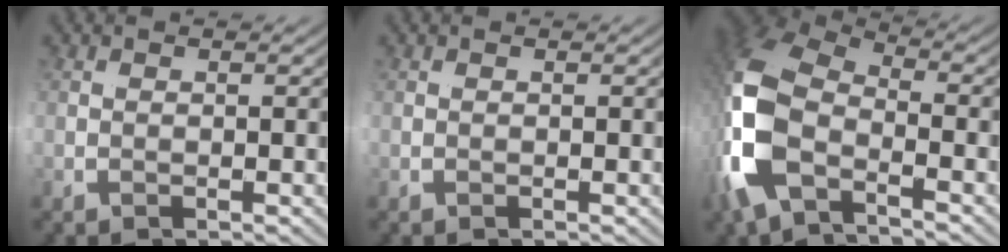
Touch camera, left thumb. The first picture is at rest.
{"total": 0.0}
{"total": 10.3, "force": [-0.8, 6.4, 8.0], "torque": [-0.211, 0.008, -0.023]}